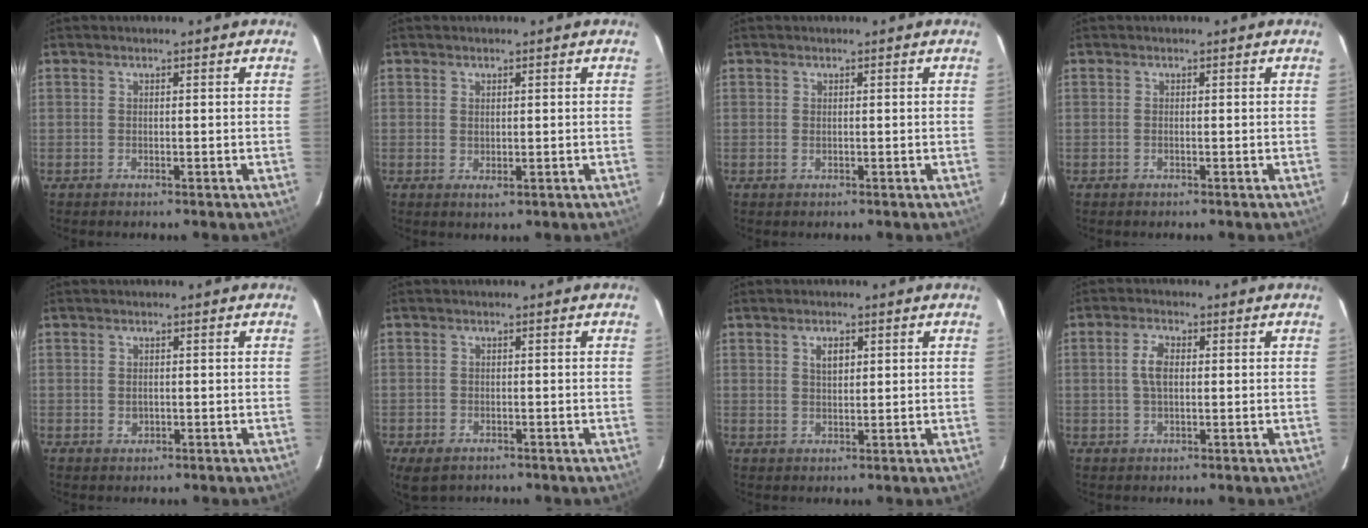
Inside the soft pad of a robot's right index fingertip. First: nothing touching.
{"total": 1.3, "force": [0.2, 0.8, 1.0], "torque": [-0.017, -0.005, 0.003]}
{"total": 0.5, "force": [0.0, 0.3, 0.4], "torque": [-0.010, 0.000, 0.002]}
{"total": 0.0}
{"total": 1.3, "force": [-0.1, 1.1, 0.7], "torque": [-0.008, 0.003, -0.001]}
{"total": 4.8, "force": [-3.1, 2.9, 2.2], "torque": [-0.052, -0.015, -0.050]}
{"total": 2.6, "force": [1.1, 1.5, 1.8], "torque": [-0.030, 0.005, 0.019]}
{"total": 3.8, "force": [0.3, 2.0, 3.3], "torque": [-0.067, 0.007, 0.008]}